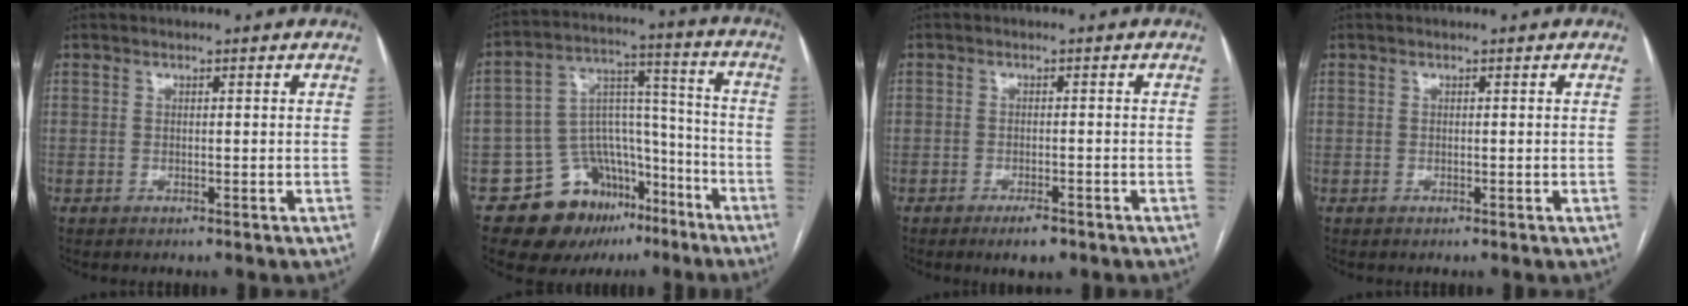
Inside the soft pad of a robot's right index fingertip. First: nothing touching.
{"total": 14.8, "force": [-9.4, 9.7, 6.0], "torque": [-0.084, 0.072, -0.141]}
{"total": 3.2, "force": [-2.2, 1.0, 2.0], "torque": [-0.035, -0.002, -0.030]}
{"total": 0.0}